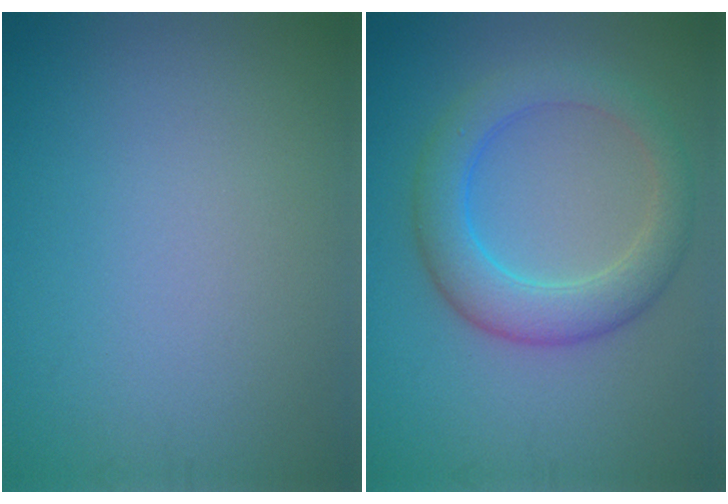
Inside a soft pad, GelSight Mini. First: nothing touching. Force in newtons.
{"total": 5.0, "press": 5.0, "slide": 0.1}